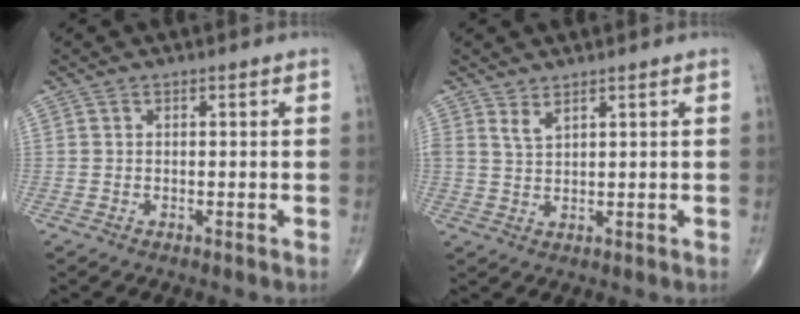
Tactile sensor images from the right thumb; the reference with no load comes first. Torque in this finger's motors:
{"motor_torque": [-0.16, -0.04, 0.42, 0.37, 0.04]}